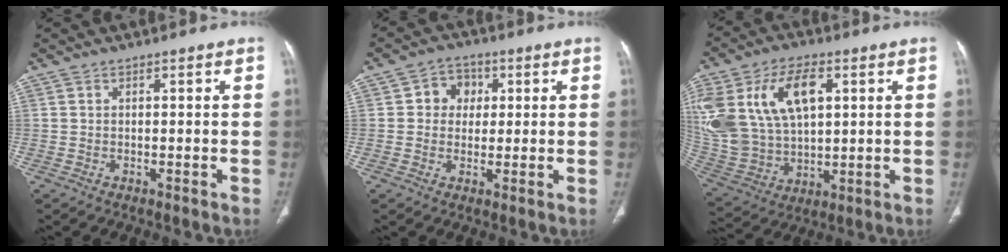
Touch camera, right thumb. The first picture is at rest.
{"total": 5.7, "force": [1.2, 5.0, 2.5], "torque": [-0.002, 0.006, 0.011]}
{"total": 24.1, "force": [7.6, 14.8, 17.4], "torque": [-0.374, 0.008, 0.156]}